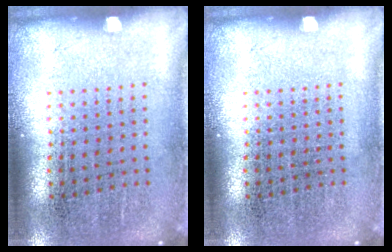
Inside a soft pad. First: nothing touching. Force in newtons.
{"total": 0.0}